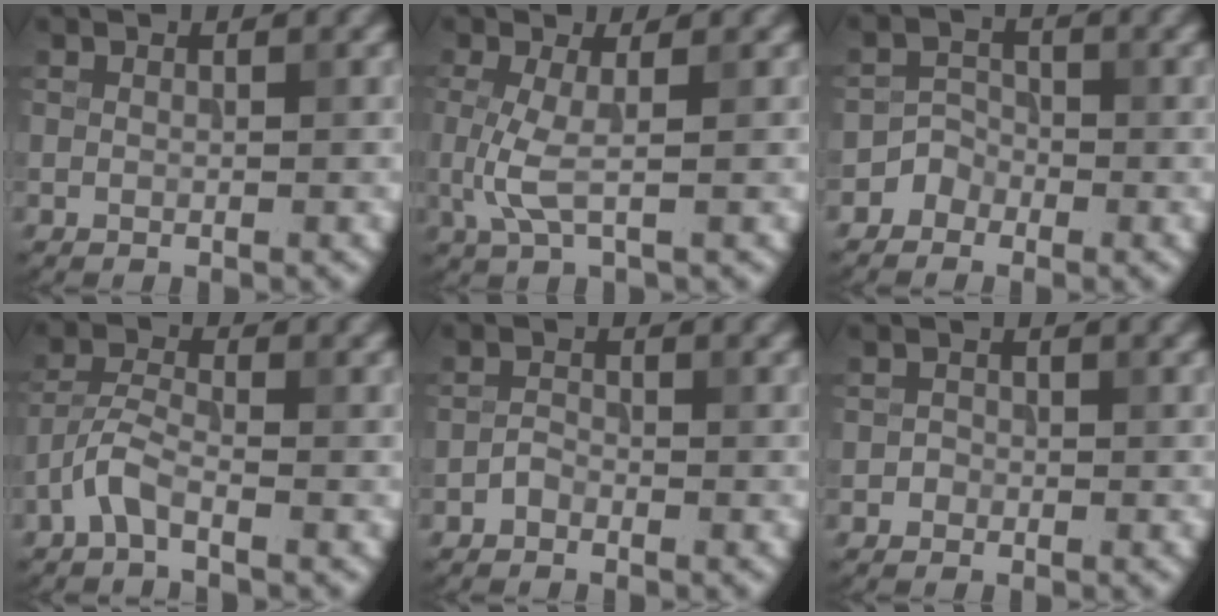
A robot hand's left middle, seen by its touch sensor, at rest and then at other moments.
{"total": 2.6, "force": [-0.1, 0.6, 2.6], "torque": [-0.066, -0.004, -0.003]}
{"total": 1.8, "force": [-1.2, 1.2, 0.0], "torque": [0.011, 0.012, -0.028]}
{"total": 2.7, "force": [-1.7, 0.8, 1.9], "torque": [-0.046, 0.006, -0.044]}
{"total": 1.0, "force": [-0.8, 0.6, 0.3], "torque": [-0.004, 0.004, -0.018]}
{"total": 0.7, "force": [-0.4, 0.6, 0.0], "torque": [0.005, 0.000, -0.007]}